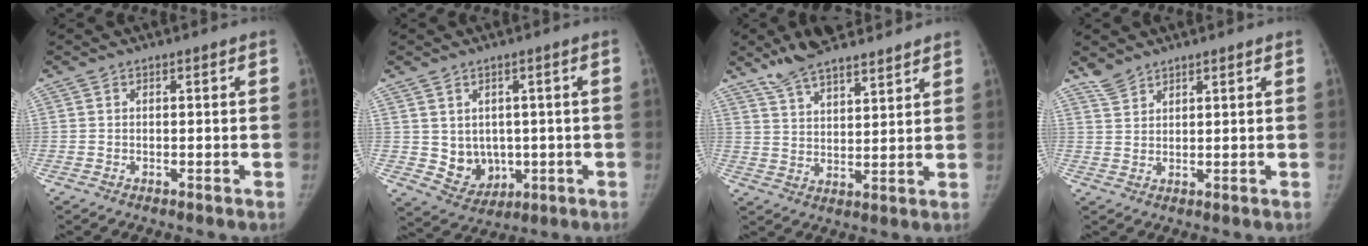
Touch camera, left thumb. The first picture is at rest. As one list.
[{"total": 6.9, "force": [0.1, 5.8, 3.7], "torque": [-0.031, -0.011, 0.025]}, {"total": 12.2, "force": [9.7, 3.8, 6.3], "torque": [-0.088, -0.040, 0.170]}, {"total": 3.2, "force": [2.9, 1.2, 0.6], "torque": [-0.004, -0.007, 0.059]}]